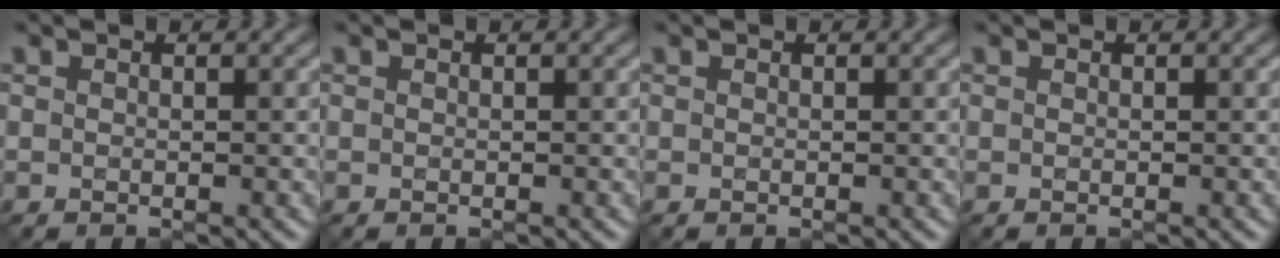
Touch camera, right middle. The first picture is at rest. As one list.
[{"total": 0.0}, {"total": 0.0}, {"total": 0.0}]